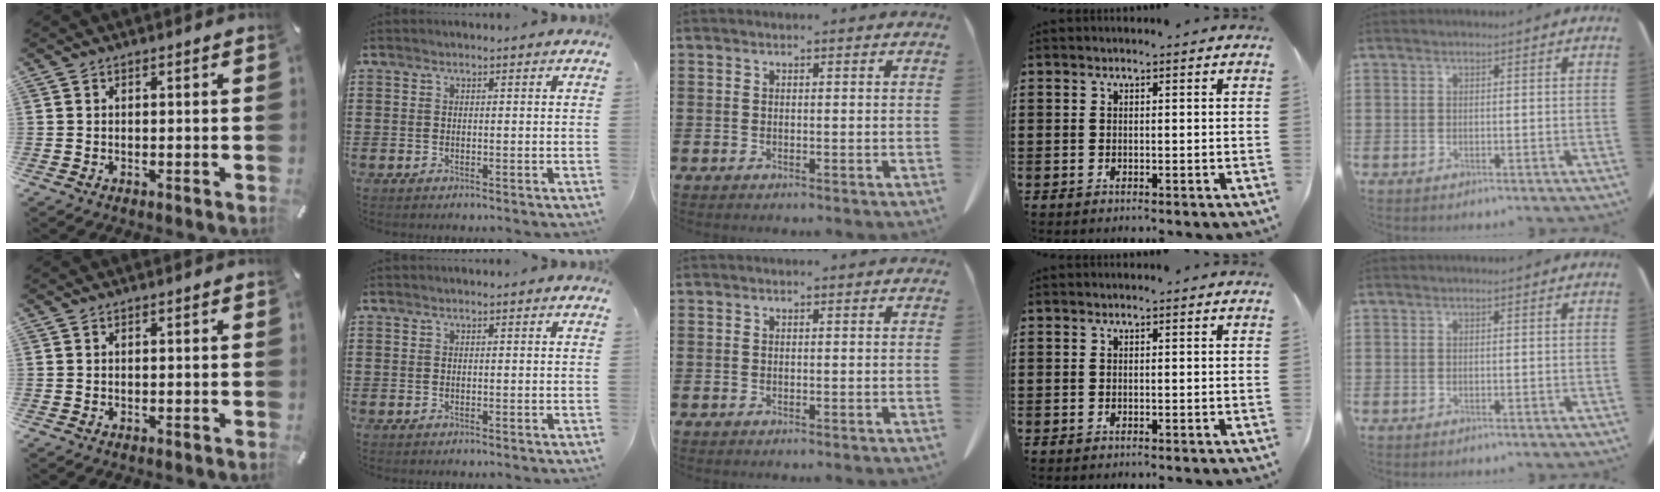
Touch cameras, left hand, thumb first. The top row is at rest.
{}